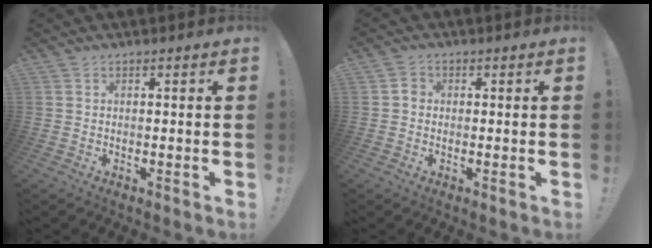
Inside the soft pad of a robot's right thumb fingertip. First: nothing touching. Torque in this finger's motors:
{"motor_torque": [0.17, -0.17, -0.13, 0.08, 0.07]}